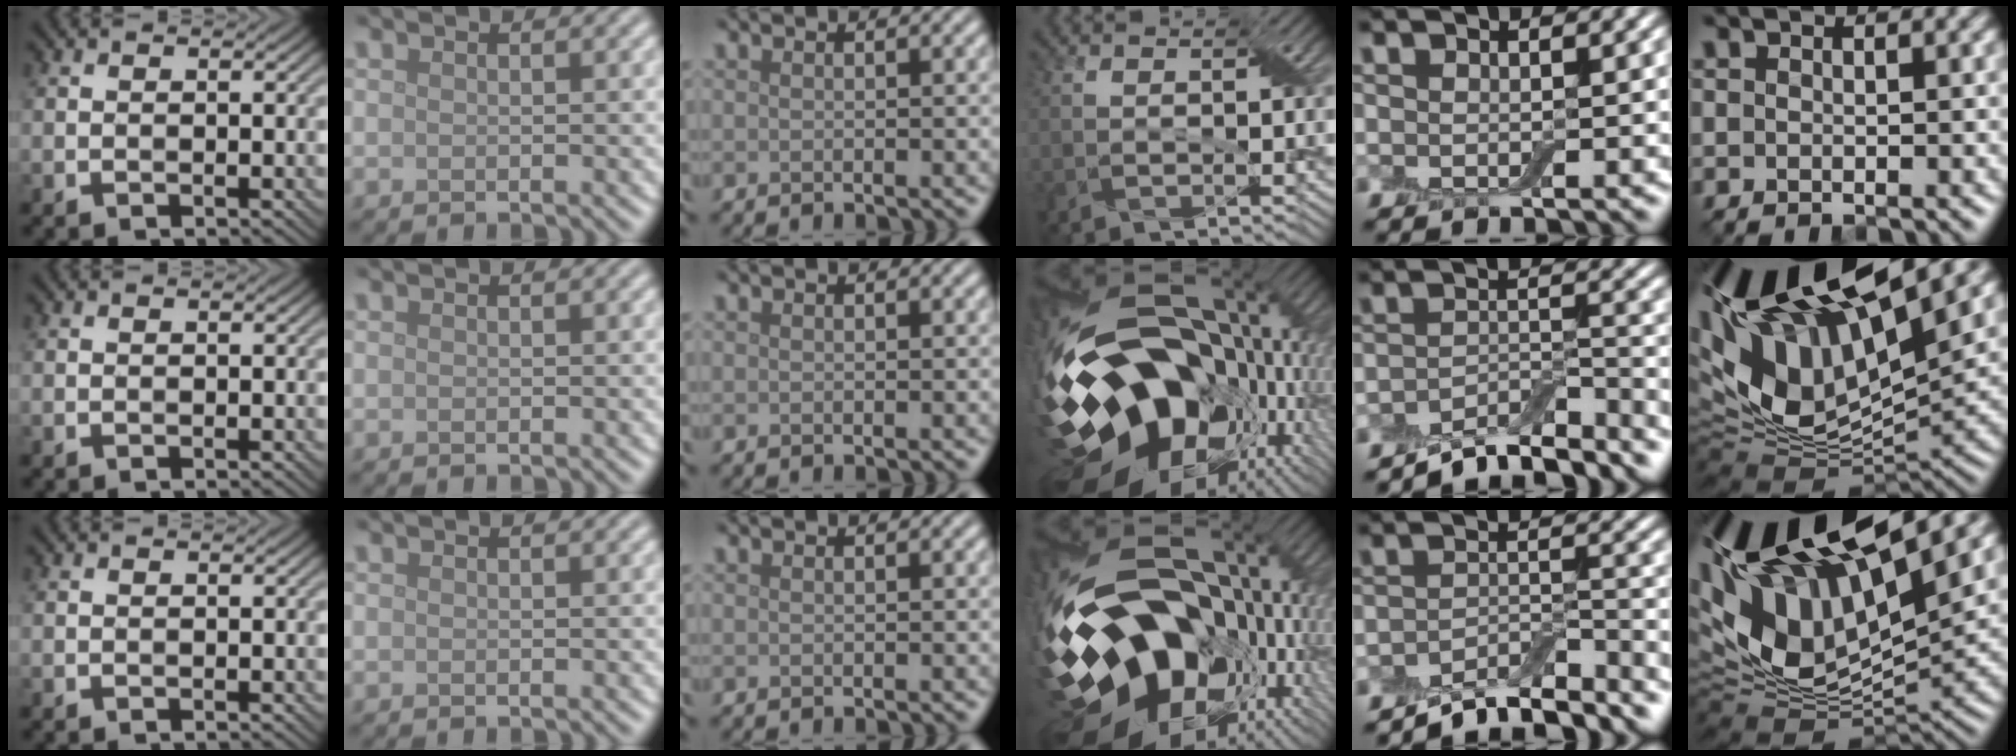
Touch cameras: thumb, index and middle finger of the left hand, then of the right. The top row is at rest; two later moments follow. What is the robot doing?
{"motion": "wrap", "object": "cling film"}